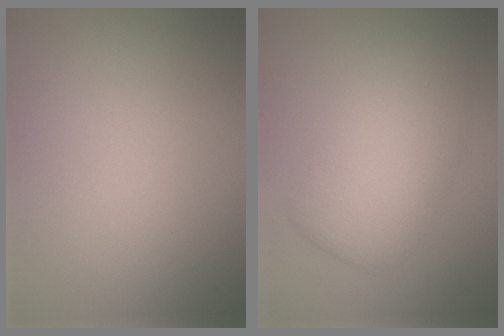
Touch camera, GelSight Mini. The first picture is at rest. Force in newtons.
{"total": 6.0, "press": 6.0, "slide": 0.1}